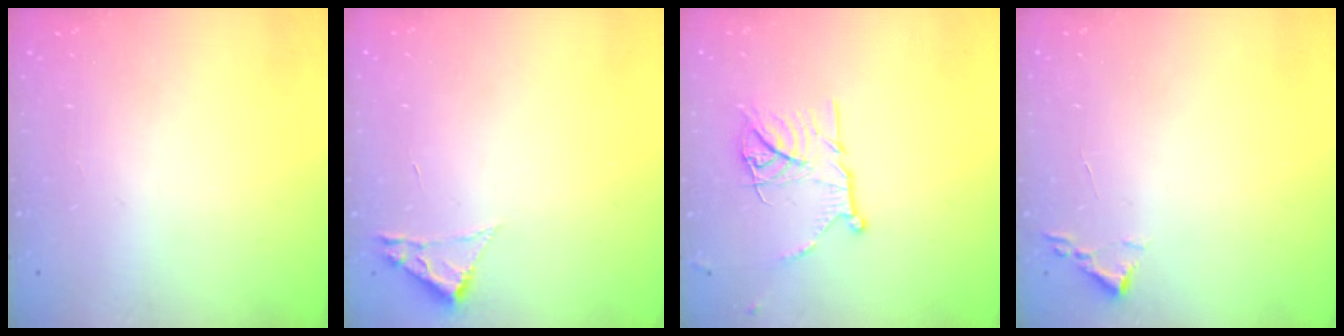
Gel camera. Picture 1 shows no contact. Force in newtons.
{"total": 1.8, "press": 1.8, "slide": 0.2}
{"total": 12.8, "press": 12.8, "slide": 1.1}
{"total": 1.8, "press": 1.7, "slide": 0.2}